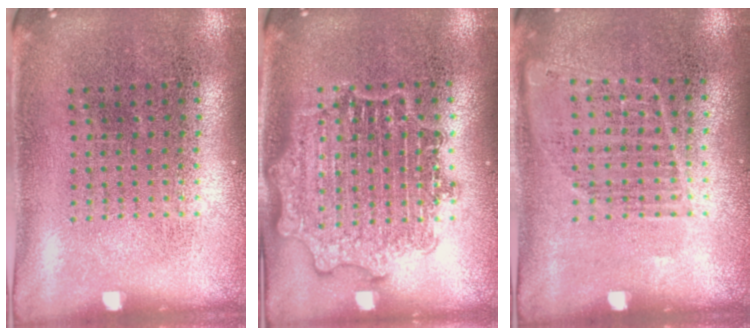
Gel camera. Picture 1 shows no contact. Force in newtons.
{"total": 2.0, "press": 2.0, "slide": 0.3}
{"total": 0.9, "press": 0.9, "slide": 0.3}